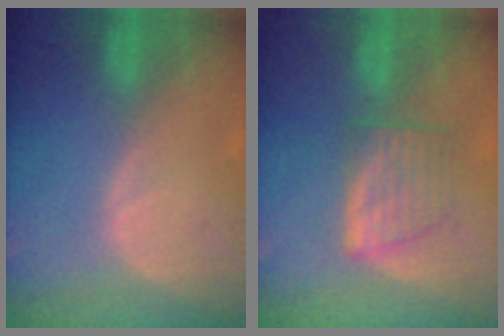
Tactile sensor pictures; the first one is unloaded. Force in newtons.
{"total": 5.5, "press": 5.5, "slide": 0.4}